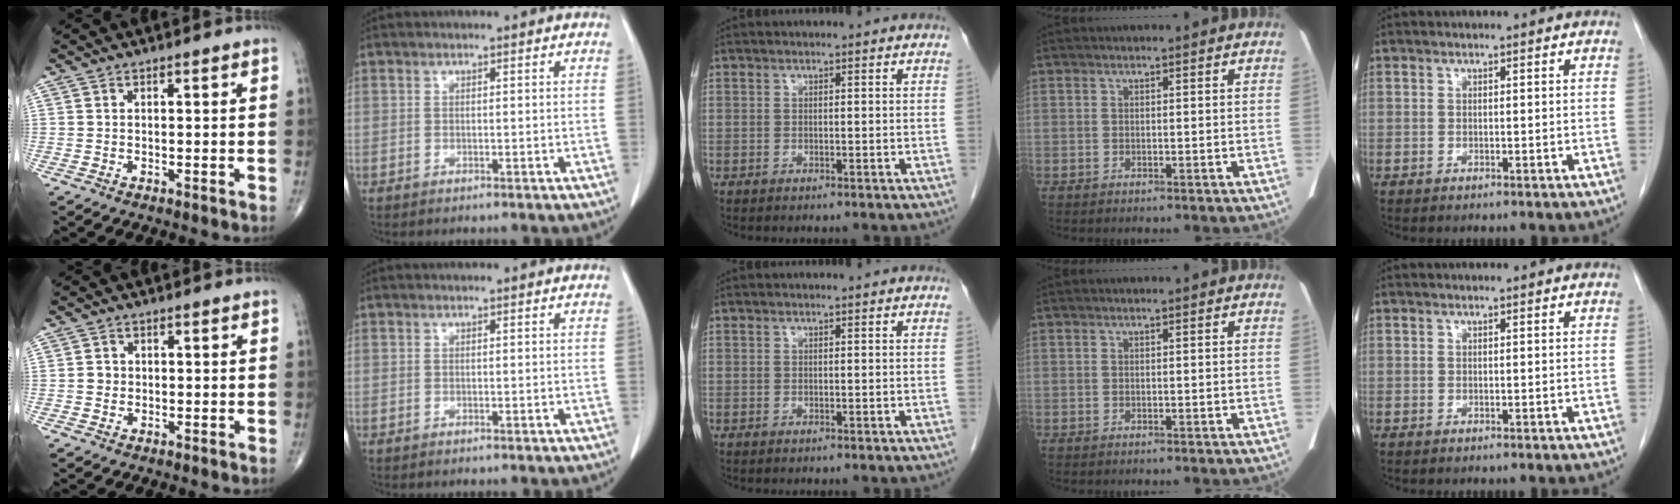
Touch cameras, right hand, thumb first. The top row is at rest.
{"thumb": {"total": 1.7, "force": [-0.2, 1.6, 0.5], "torque": [-0.001, 0.005, -0.005]}}